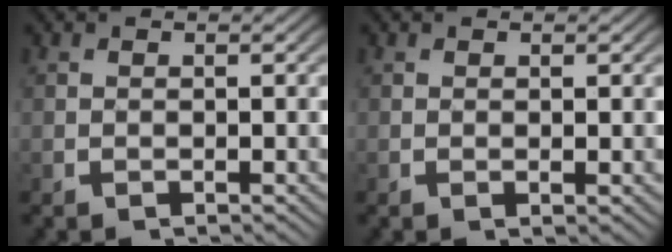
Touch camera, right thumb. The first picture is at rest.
{"total": 0.6, "force": [0.4, 0.1, 0.4], "torque": [-0.007, -0.001, 0.007]}